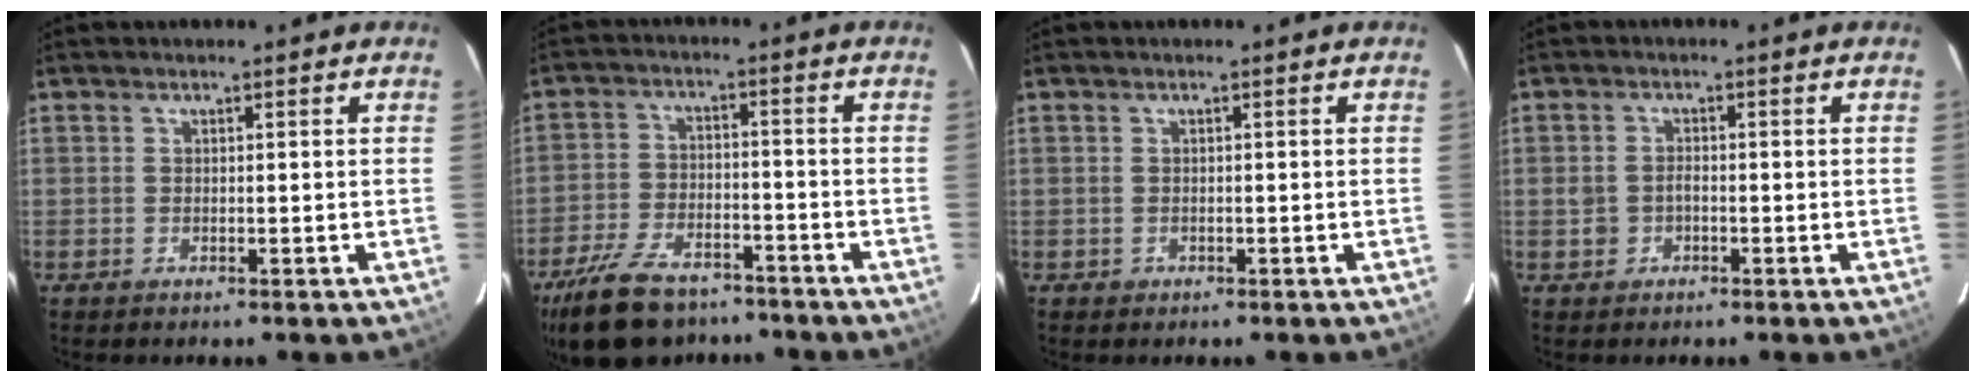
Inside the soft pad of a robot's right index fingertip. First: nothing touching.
{"total": 16.1, "force": [-12.1, 7.6, 7.4], "torque": [-0.175, -0.010, -0.201]}
{"total": 0.8, "force": [-0.4, 0.7, -0.1], "torque": [0.003, -0.001, -0.002]}
{"total": 2.3, "force": [-0.7, 1.9, 1.1], "torque": [-0.026, 0.006, -0.010]}